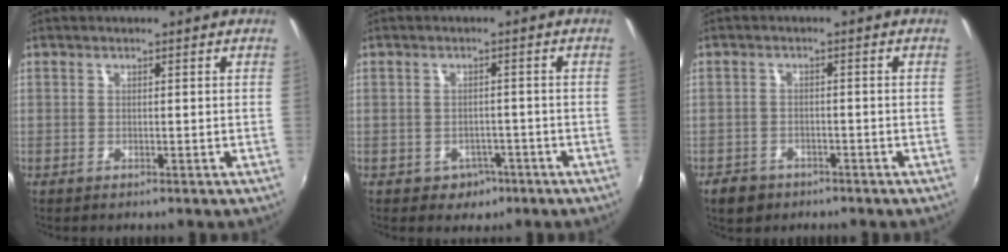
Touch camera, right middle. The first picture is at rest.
{"total": 4.1, "force": [-2.1, 3.4, 1.0], "torque": [-0.030, 0.003, -0.022]}
{"total": 4.6, "force": [-3.1, 3.1, 1.4], "torque": [-0.045, -0.003, -0.048]}